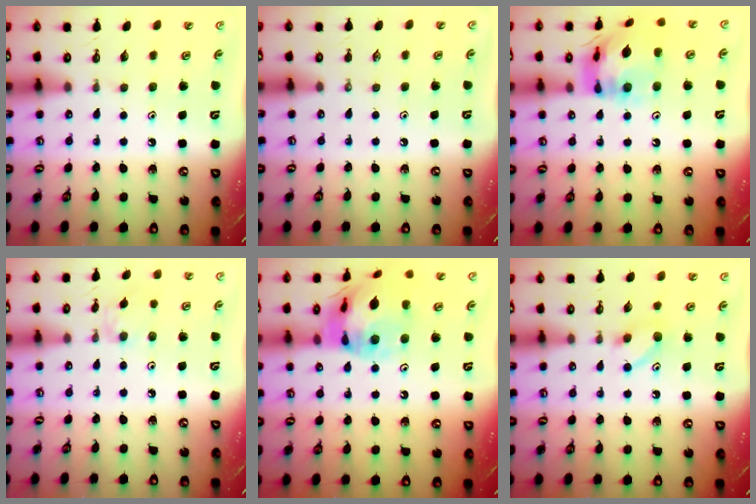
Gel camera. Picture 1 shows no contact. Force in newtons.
{"total": 0.0}
{"total": 15.0, "press": 14.9, "slide": 1.7}
{"total": 3.4, "press": 3.3, "slide": 0.6}
{"total": 18.5, "press": 18.4, "slide": 2.1}
{"total": 6.1, "press": 6.0, "slide": 0.9}